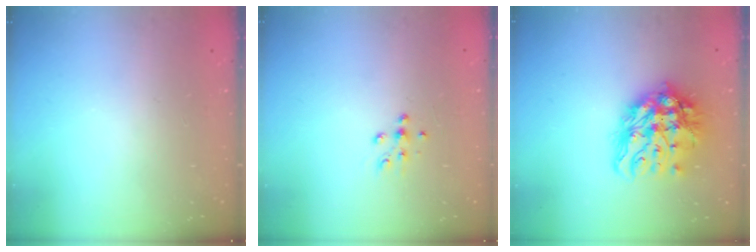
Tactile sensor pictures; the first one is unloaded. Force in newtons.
{"total": 6.1, "press": 6.0, "slide": 1.3}
{"total": 16.4, "press": 16.4, "slide": 1.4}